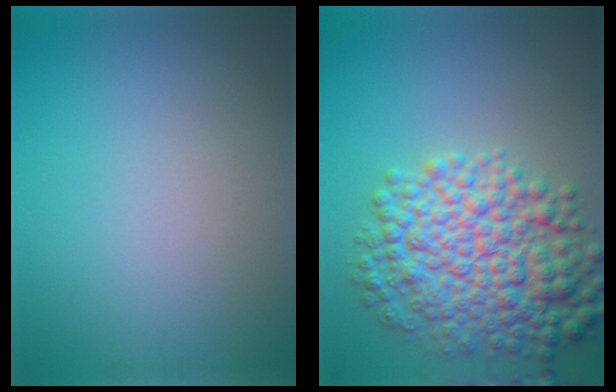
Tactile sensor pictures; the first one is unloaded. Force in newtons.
{"total": 8.8, "press": 8.8, "slide": 0.0}